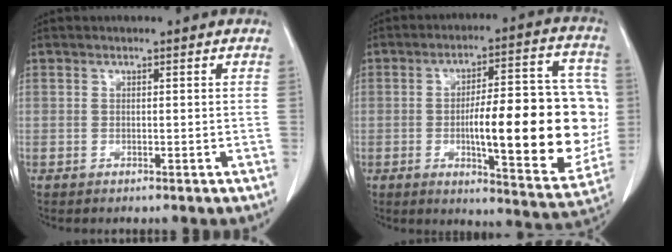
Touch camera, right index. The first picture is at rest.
{"total": 20.8, "force": [-1.8, 4.8, 20.2], "torque": [-0.244, 0.023, -0.017]}